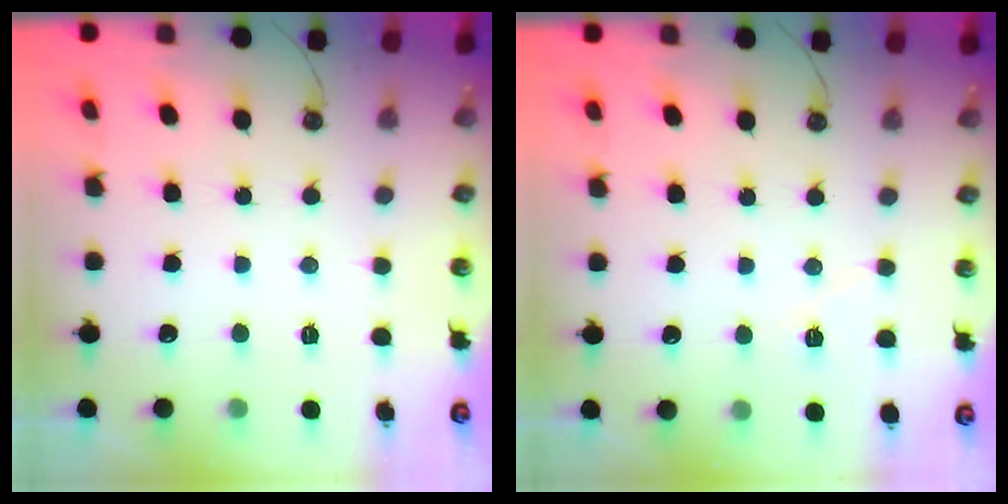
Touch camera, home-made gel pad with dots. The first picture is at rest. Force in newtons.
{"total": 3.2, "press": 3.0, "slide": 1.0}